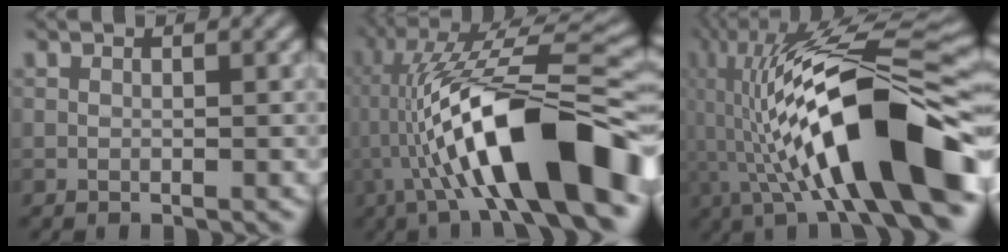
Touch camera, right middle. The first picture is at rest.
{"total": 13.8, "force": [-3.3, 2.6, 13.2], "torque": [-0.230, 0.040, -0.040]}
{"total": 15.2, "force": [-3.4, 3.9, 14.3], "torque": [-0.257, 0.045, -0.049]}